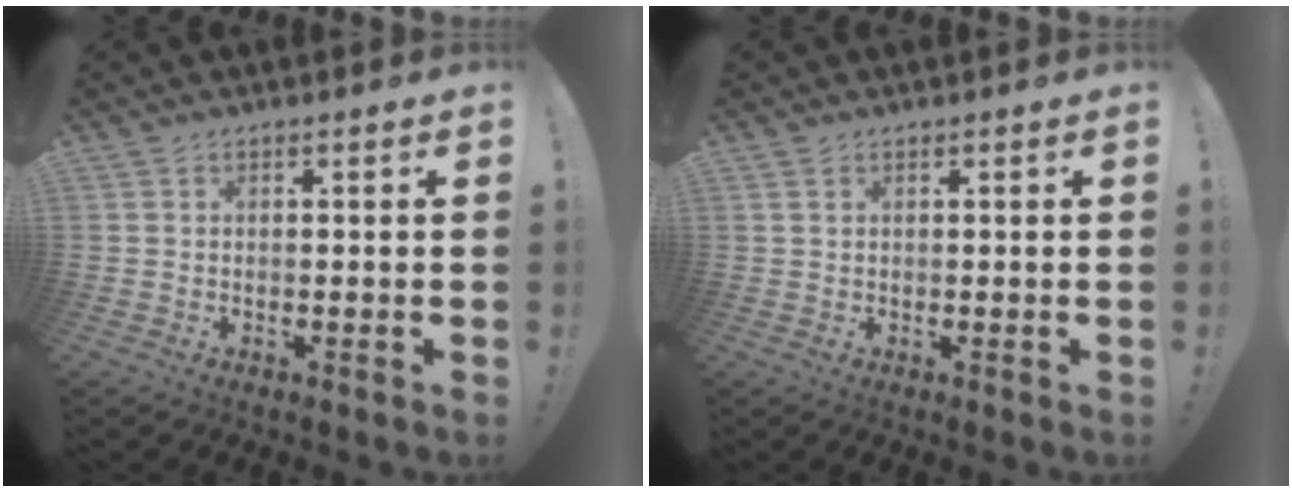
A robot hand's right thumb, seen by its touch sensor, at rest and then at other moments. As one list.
[{"total": 0.9, "force": [0.5, 0.5, 0.5], "torque": [-0.003, -0.001, 0.009]}]